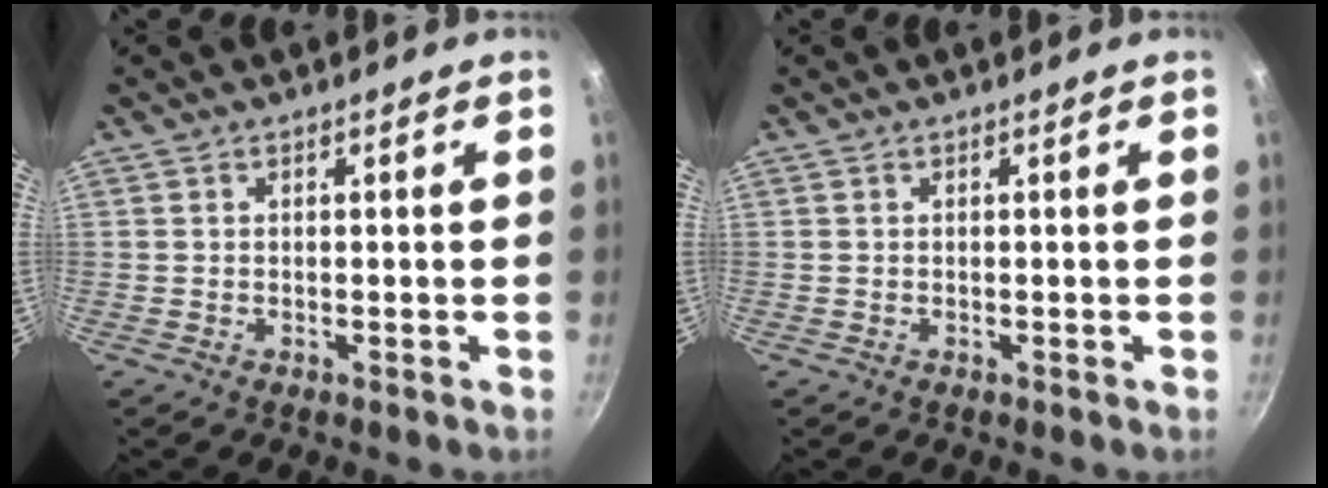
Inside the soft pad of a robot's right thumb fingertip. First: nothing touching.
{"total": 0.0}